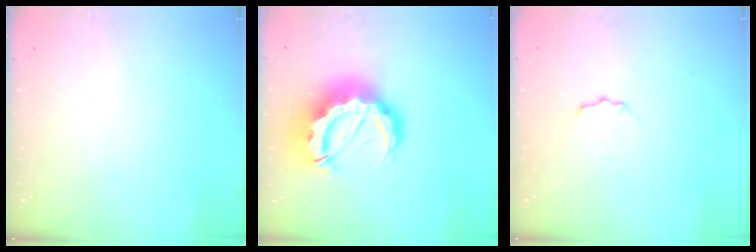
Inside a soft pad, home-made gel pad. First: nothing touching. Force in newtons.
{"total": 18.5, "press": 18.4, "slide": 1.8}
{"total": 3.5, "press": 3.5, "slide": 0.4}